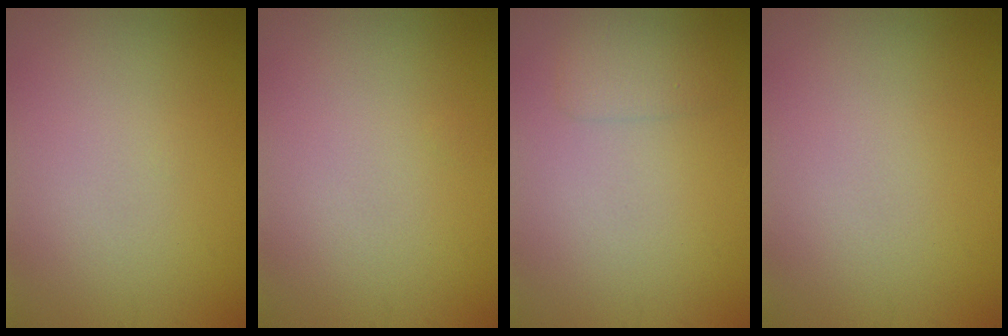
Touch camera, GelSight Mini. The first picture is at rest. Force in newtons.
{"total": 0.0}
{"total": 1.6, "press": 1.6, "slide": 0.0}
{"total": 0.0}